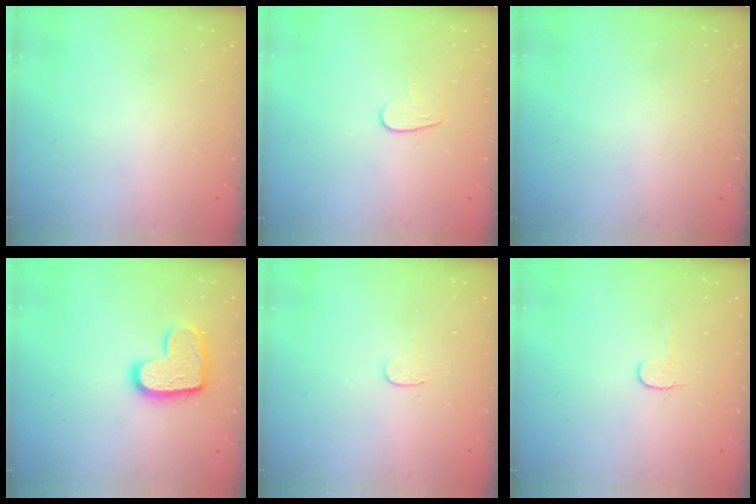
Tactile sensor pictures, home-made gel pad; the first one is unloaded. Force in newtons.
{"total": 5.4, "press": 5.4, "slide": 0.3}
{"total": 0.0}
{"total": 14.2, "press": 14.2, "slide": 0.8}
{"total": 3.7, "press": 3.7, "slide": 0.4}
{"total": 3.6, "press": 3.6, "slide": 0.4}